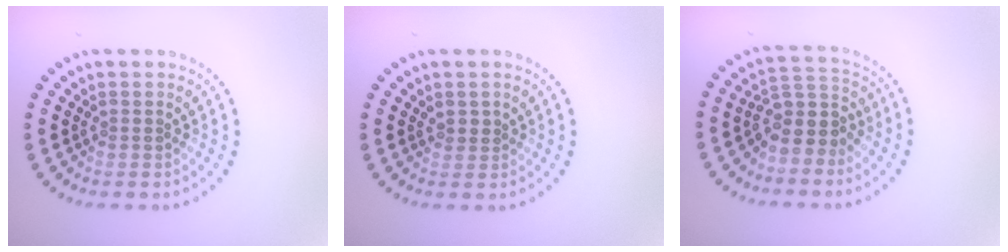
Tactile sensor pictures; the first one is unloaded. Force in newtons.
{"total": 0.6, "press": 0.5, "slide": 0.3}
{"total": 3.6, "press": 3.0, "slide": 2.0}